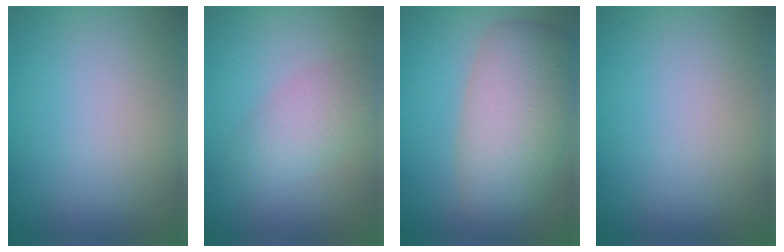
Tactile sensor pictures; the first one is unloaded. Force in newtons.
{"total": 3.0, "press": 3.0, "slide": 0.1}
{"total": 7.5, "press": 7.5, "slide": 0.2}
{"total": 0.0}